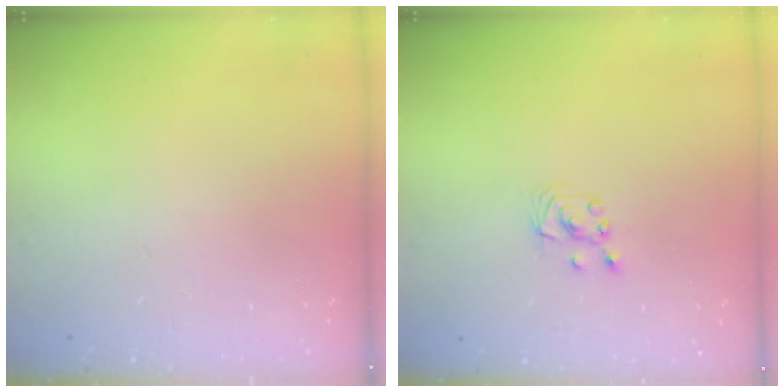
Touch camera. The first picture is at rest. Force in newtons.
{"total": 2.7, "press": 2.7, "slide": 0.2}